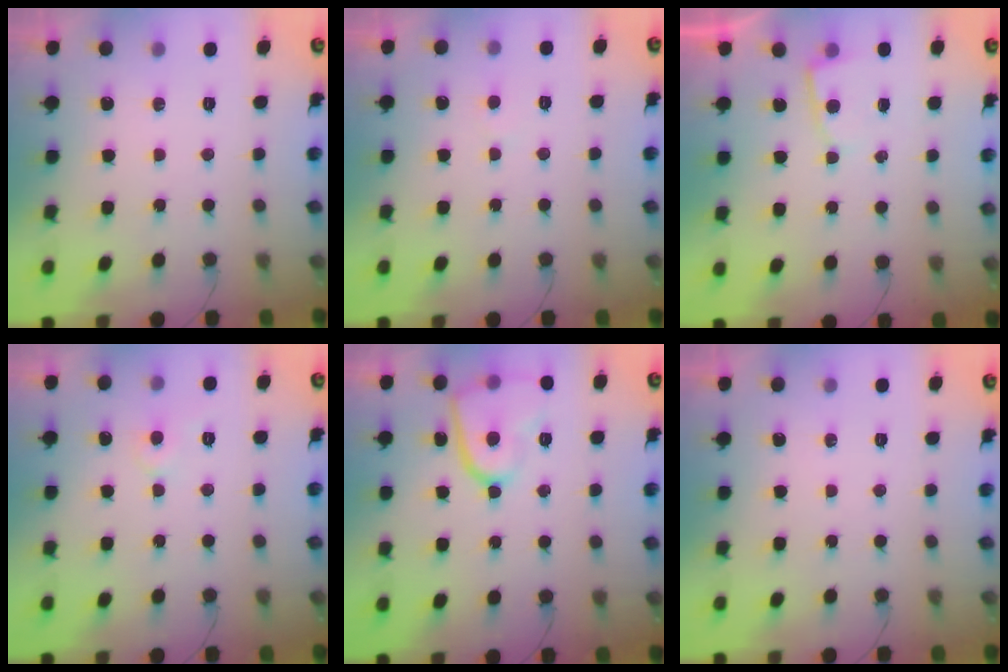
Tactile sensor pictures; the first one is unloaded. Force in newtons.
{"total": 2.3, "press": 2.3, "slide": 0.2}
{"total": 3.6, "press": 3.6, "slide": 0.4}
{"total": 4.3, "press": 4.2, "slide": 0.5}
{"total": 11.3, "press": 11.2, "slide": 1.5}
{"total": 0.0}